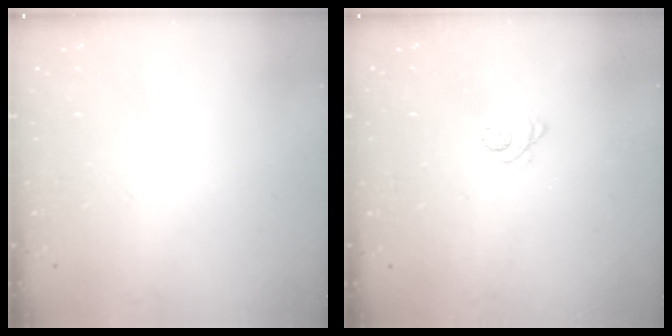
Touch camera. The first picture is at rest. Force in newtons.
{"total": 2.7, "press": 2.7, "slide": 0.3}